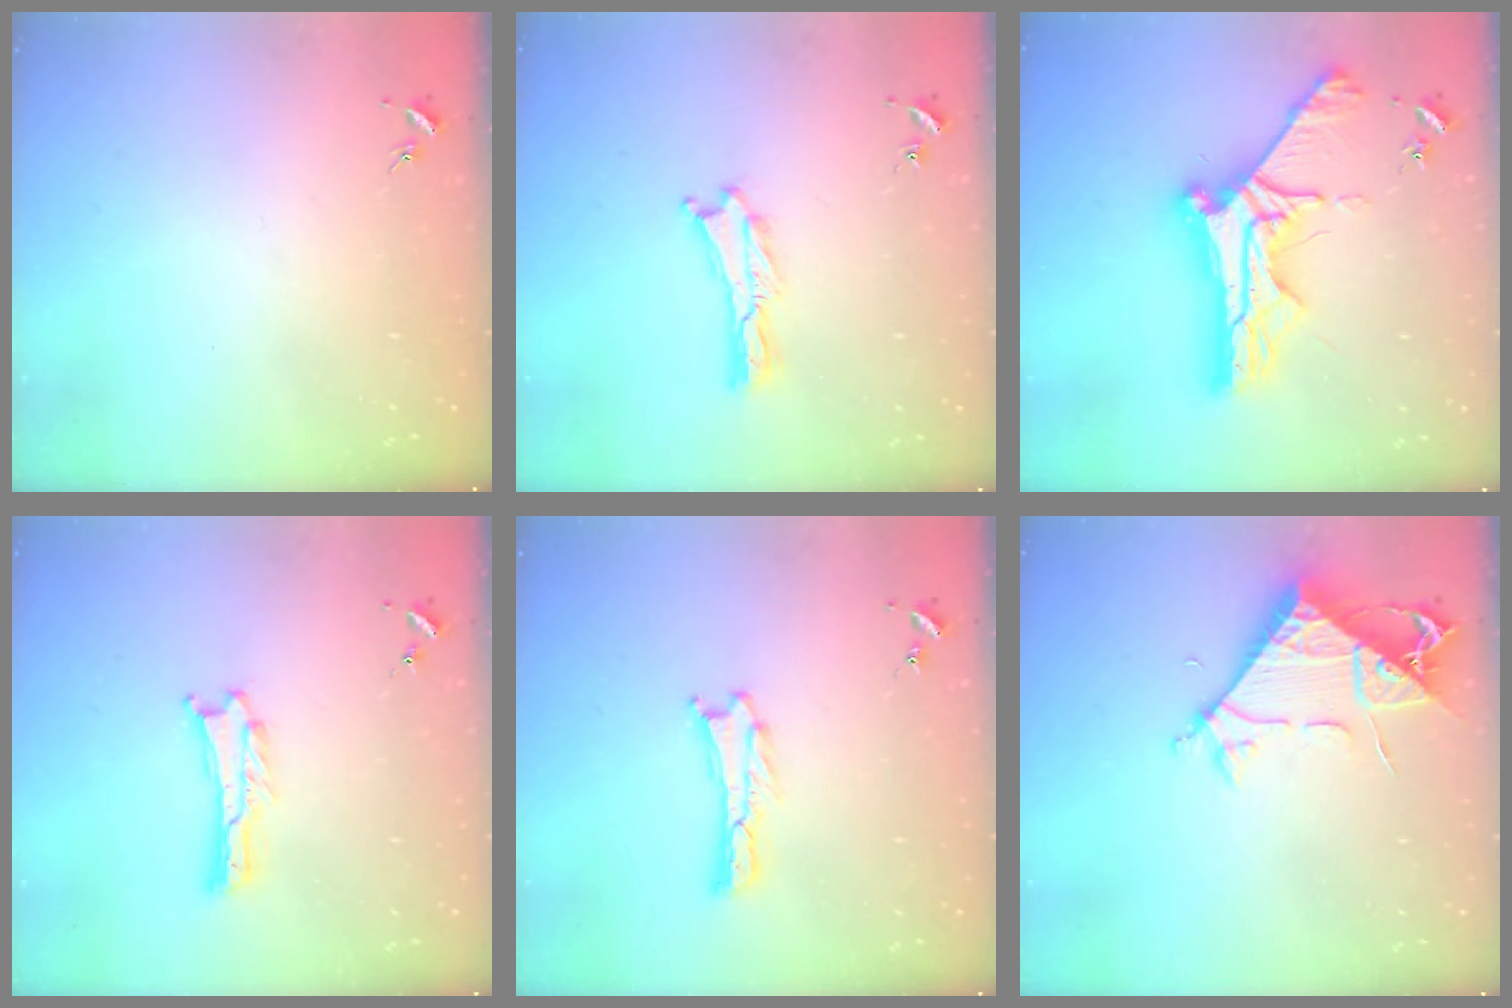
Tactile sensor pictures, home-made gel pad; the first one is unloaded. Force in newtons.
{"total": 0.0}
{"total": 11.2, "press": 11.2, "slide": 0.8}
{"total": 0.0}
{"total": 0.0}
{"total": 7.7, "press": 7.6, "slide": 0.9}